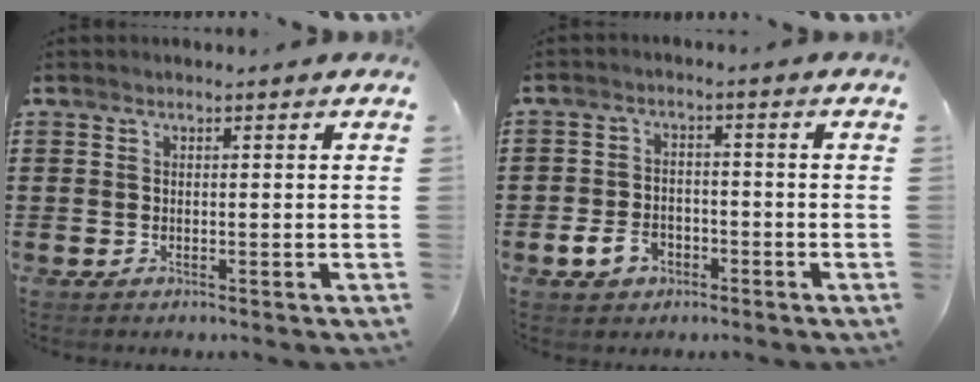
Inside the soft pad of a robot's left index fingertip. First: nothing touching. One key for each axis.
{"total": 4.2, "fx": -2.2, "fy": 2.8, "fz": 2.2, "tx": -0.047, "ty": 0.004, "tz": -0.043}